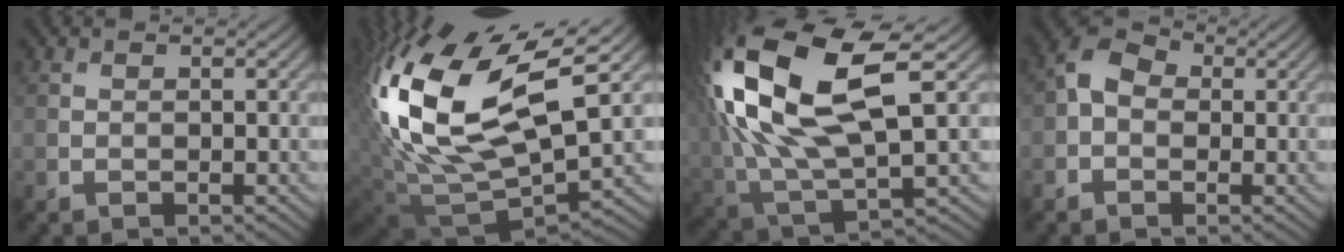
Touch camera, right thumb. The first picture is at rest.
{"total": 18.6, "force": [5.8, 9.1, 15.1], "torque": [-0.354, 0.008, 0.111]}
{"total": 18.9, "force": [4.7, 8.6, 16.1], "torque": [-0.367, 0.012, 0.087]}
{"total": 4.5, "force": [0.0, 3.4, 2.9], "torque": [-0.059, 0.012, -0.013]}